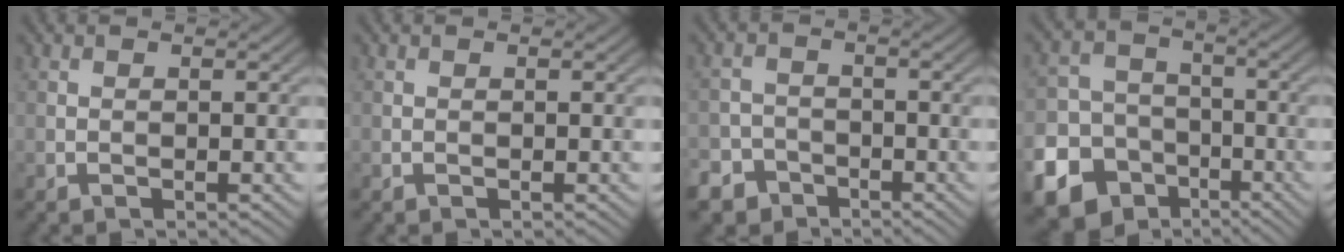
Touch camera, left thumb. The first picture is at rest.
{"total": 0.0}
{"total": 5.5, "force": [-4.0, 3.7, 0.8], "torque": [0.001, -0.008, -0.078]}
{"total": 17.1, "force": [-9.1, 13.9, 4.2], "torque": [-0.147, -0.073, -0.157]}